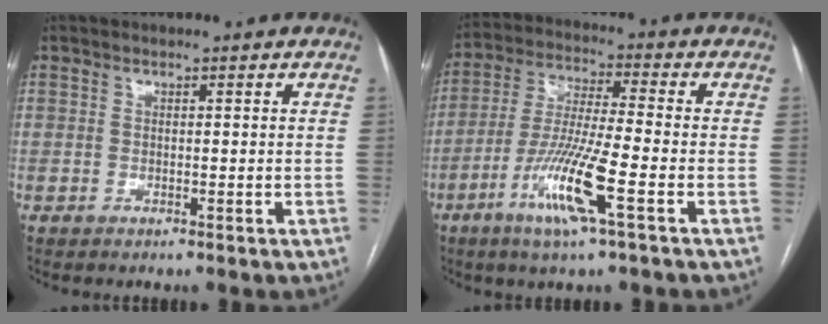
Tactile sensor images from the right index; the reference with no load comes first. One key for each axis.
{"total": 11.8, "fx": -5.0, "fy": 0.1, "fz": 10.7, "tx": -0.216, "ty": -0.017, "tz": -0.099}